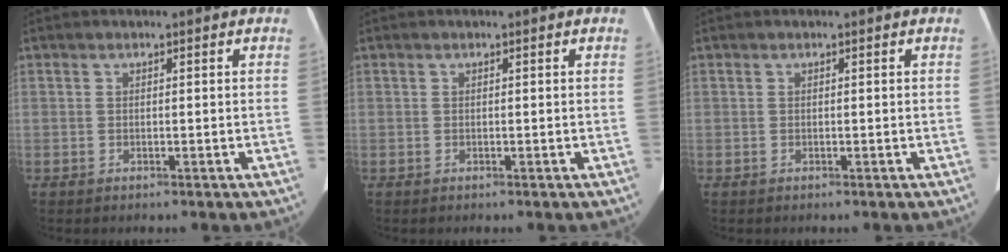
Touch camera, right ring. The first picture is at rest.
{"total": 0.0}
{"total": 0.0}